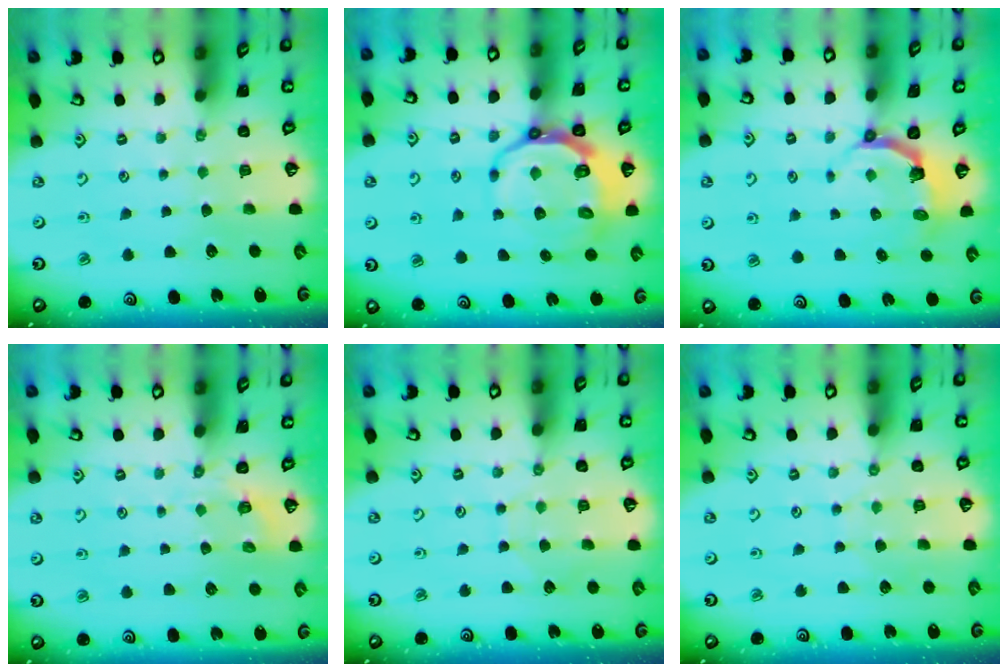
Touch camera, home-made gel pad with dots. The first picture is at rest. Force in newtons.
{"total": 11.5, "press": 10.8, "slide": 3.9}
{"total": 4.3, "press": 2.8, "slide": 3.2}
{"total": 2.3, "press": 1.5, "slide": 1.7}
{"total": 5.0, "press": 5.0, "slide": 0.5}
{"total": 4.8, "press": 4.8, "slide": 0.5}